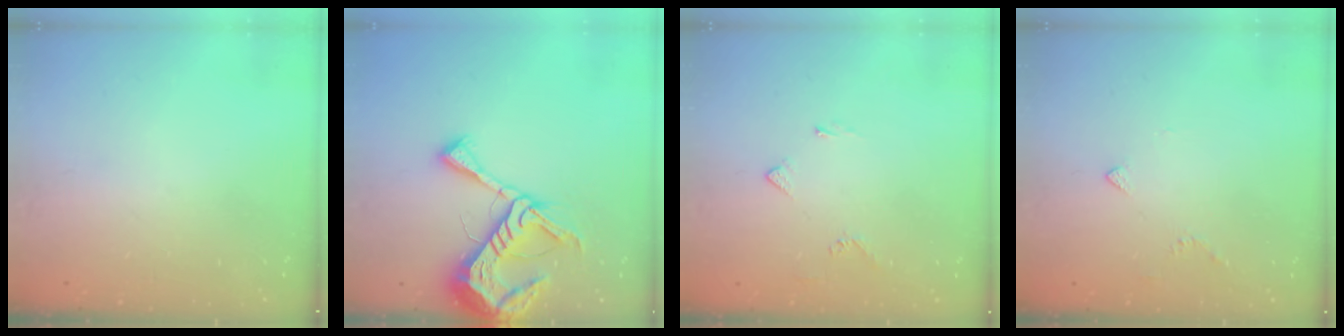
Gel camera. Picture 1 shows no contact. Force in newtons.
{"total": 14.1, "press": 14.0, "slide": 1.4}
{"total": 3.6, "press": 3.6, "slide": 0.5}
{"total": 2.4, "press": 2.4, "slide": 0.6}